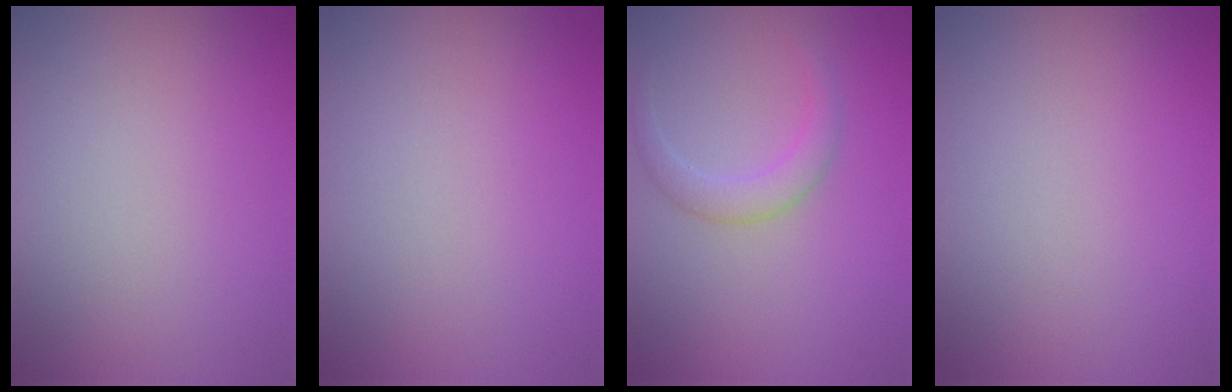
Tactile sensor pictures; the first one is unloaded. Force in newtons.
{"total": 0.0}
{"total": 2.2, "press": 2.1, "slide": 0.1}
{"total": 0.0}